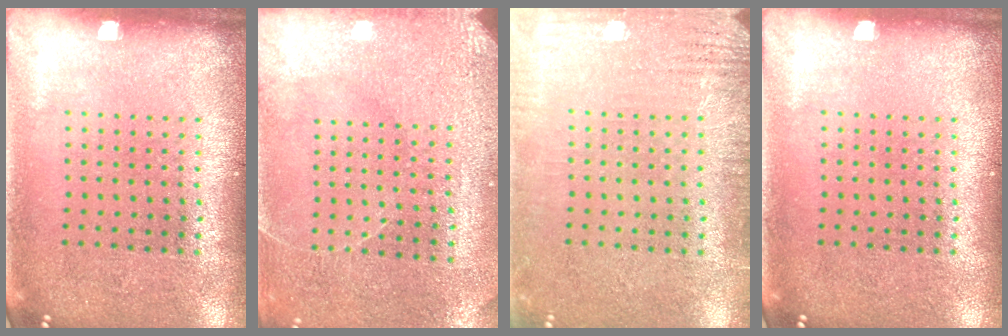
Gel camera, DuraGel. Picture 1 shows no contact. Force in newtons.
{"total": 3.0, "press": 2.9, "slide": 0.6}
{"total": 2.9, "press": 2.9, "slide": 0.4}
{"total": 0.0}